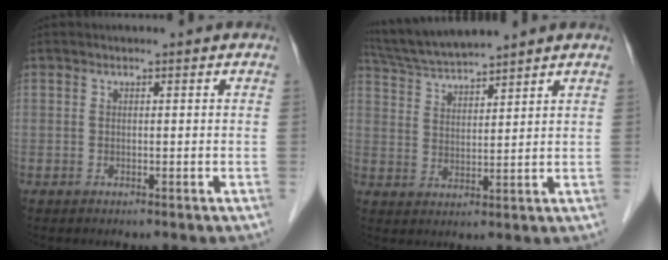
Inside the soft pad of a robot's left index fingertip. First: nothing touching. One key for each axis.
{"total": 8.6, "fx": 8.1, "fy": -0.4, "fz": 3.0, "tx": -0.064, "ty": 0.024, "tz": 0.157}